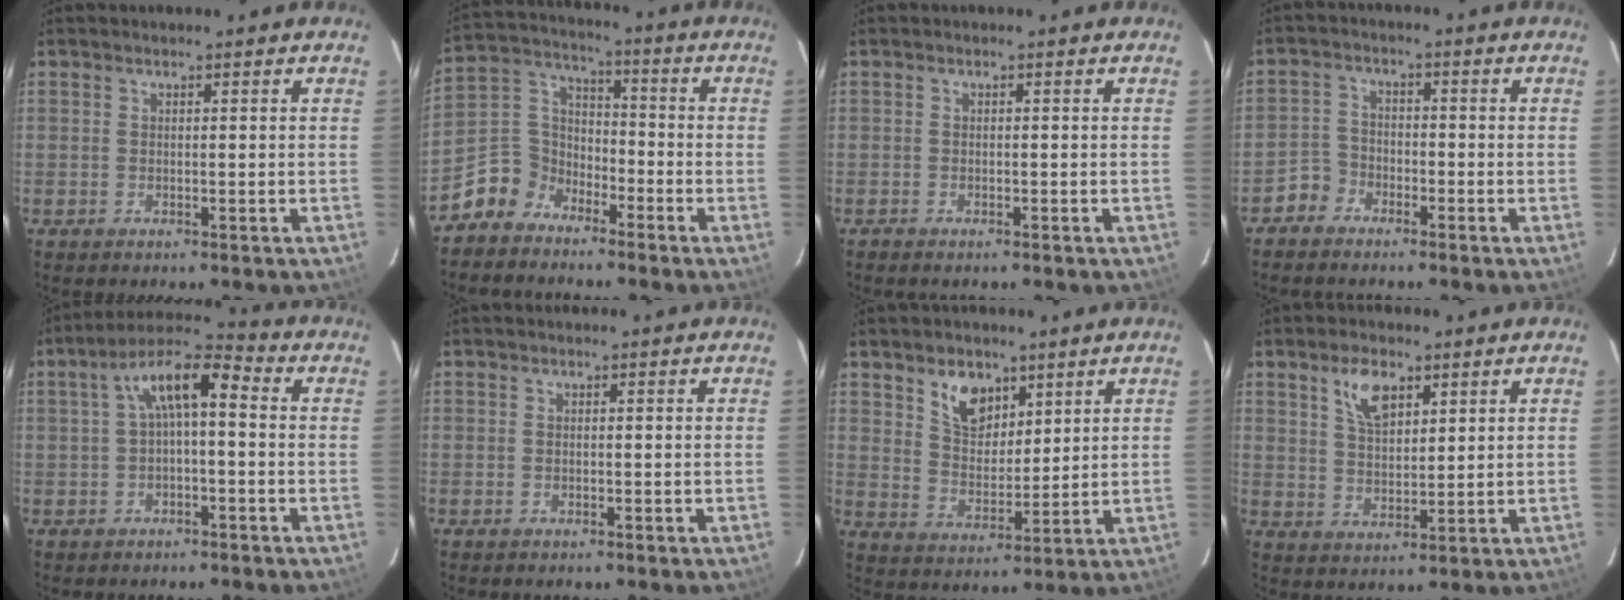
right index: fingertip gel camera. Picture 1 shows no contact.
{"total": 8.3, "force": [-5.8, 5.8, 1.0], "torque": [-0.039, 0.044, -0.129]}
{"total": 0.7, "force": [-0.6, 0.2, 0.2], "torque": [-0.007, -0.001, -0.012]}
{"total": 4.0, "force": [-2.9, 2.7, -0.1], "torque": [-0.001, 0.019, -0.059]}
{"total": 8.4, "force": [0.4, 3.0, 7.9], "torque": [-0.150, 0.030, 0.006]}
{"total": 0.0}
{"total": 8.2, "force": [5.0, 5.1, 4.1], "torque": [-0.065, 0.008, 0.099]}
{"total": 6.8, "force": [3.7, 3.3, 4.6], "torque": [-0.083, 0.008, 0.073]}